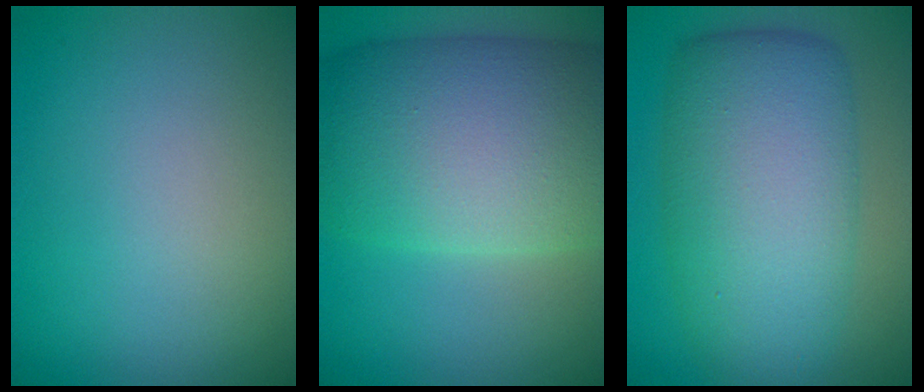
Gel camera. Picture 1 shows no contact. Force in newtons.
{"total": 14.2, "press": 14.2, "slide": 0.6}
{"total": 10.2, "press": 10.2, "slide": 0.0}